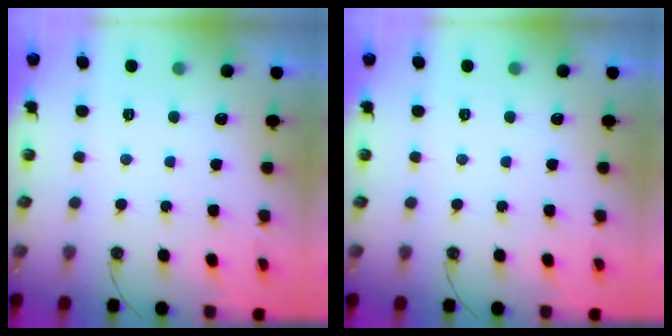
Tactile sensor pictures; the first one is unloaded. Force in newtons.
{"total": 0.0}